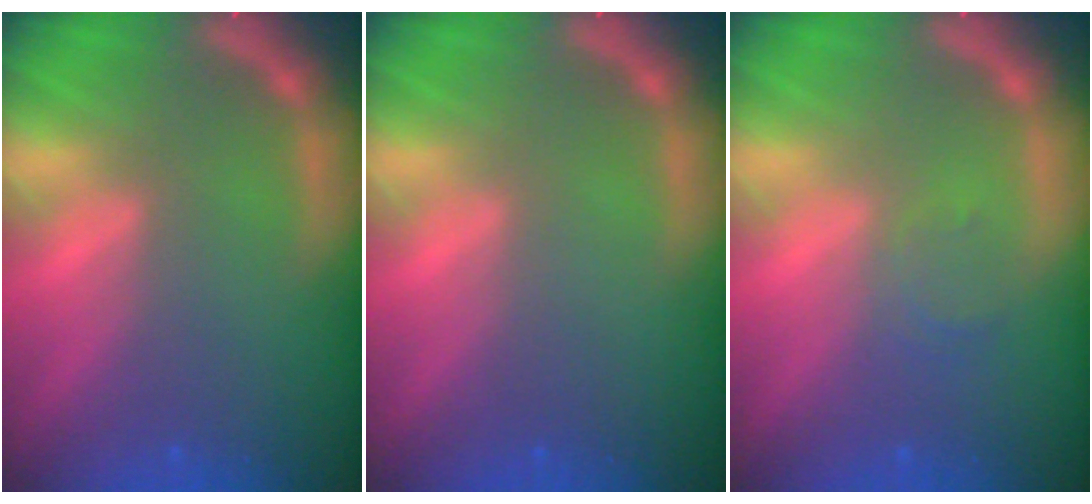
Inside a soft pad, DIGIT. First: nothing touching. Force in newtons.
{"total": 0.0}
{"total": 1.5}